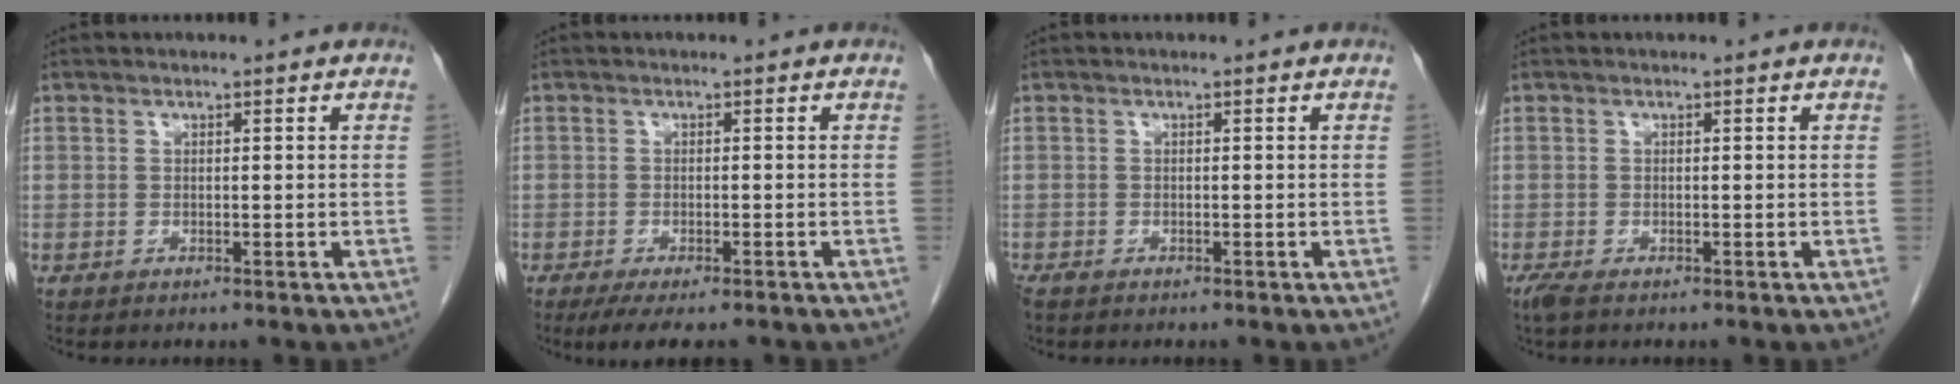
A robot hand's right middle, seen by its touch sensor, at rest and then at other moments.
{"total": 6.4, "force": [-5.0, 1.4, 3.7], "torque": [-0.052, -0.012, -0.076]}
{"total": 1.2, "force": [-1.0, 0.4, 0.5], "torque": [-0.014, -0.004, -0.017]}
{"total": 1.8, "force": [-1.3, 0.4, 1.1], "torque": [-0.030, -0.008, -0.025]}